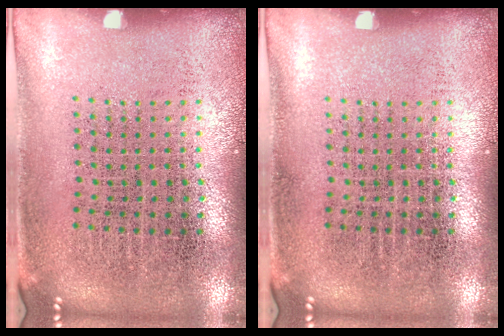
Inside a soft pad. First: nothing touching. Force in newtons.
{"total": 0.0}